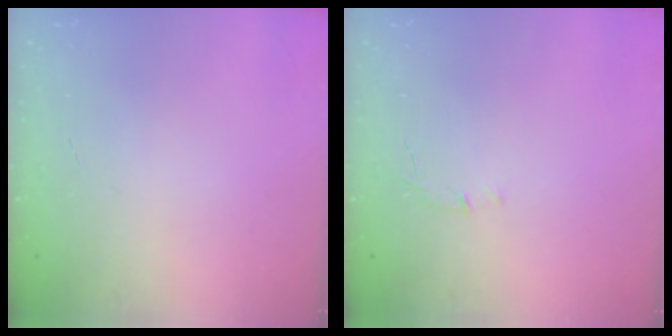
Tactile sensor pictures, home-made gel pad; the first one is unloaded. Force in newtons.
{"total": 4.2, "press": 4.0, "slide": 1.3}